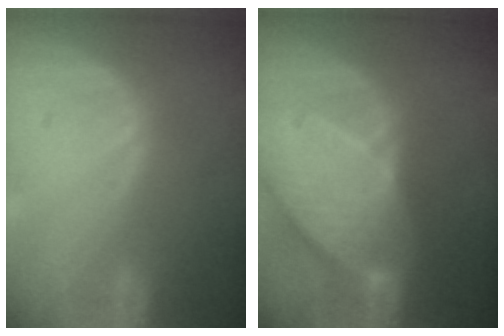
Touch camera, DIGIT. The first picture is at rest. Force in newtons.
{"total": 10.4, "press": 9.1, "slide": 5.0}